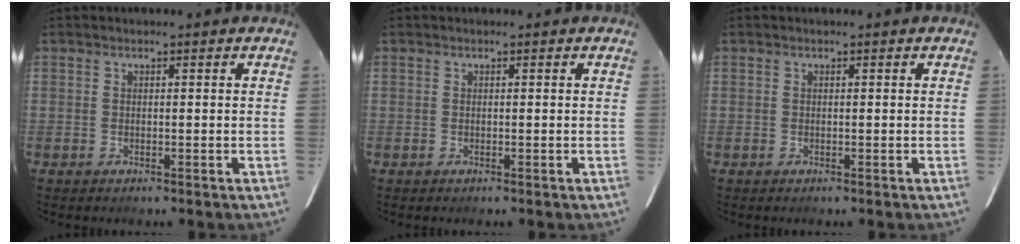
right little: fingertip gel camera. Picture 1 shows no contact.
{"total": 0.0}
{"total": 0.0}